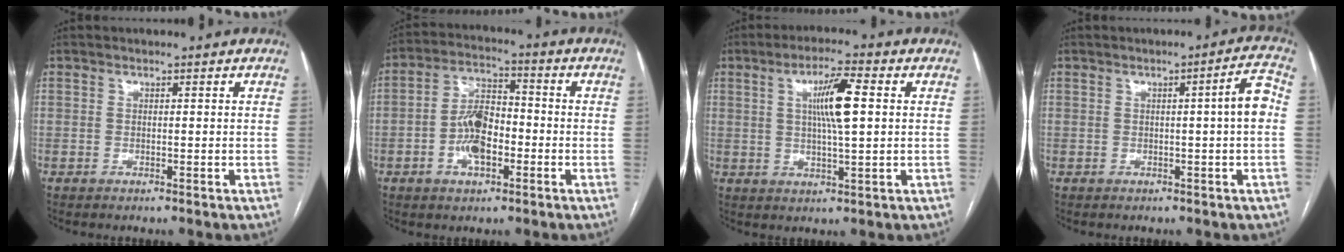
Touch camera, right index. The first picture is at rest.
{"total": 8.3, "force": [-2.4, 3.9, 6.9], "torque": [-0.139, 0.017, -0.044]}
{"total": 7.8, "force": [1.6, 0.7, 7.6], "torque": [-0.139, 0.005, 0.028]}
{"total": 4.4, "force": [-0.1, -0.3, 4.4], "torque": [-0.059, 0.008, -0.001]}